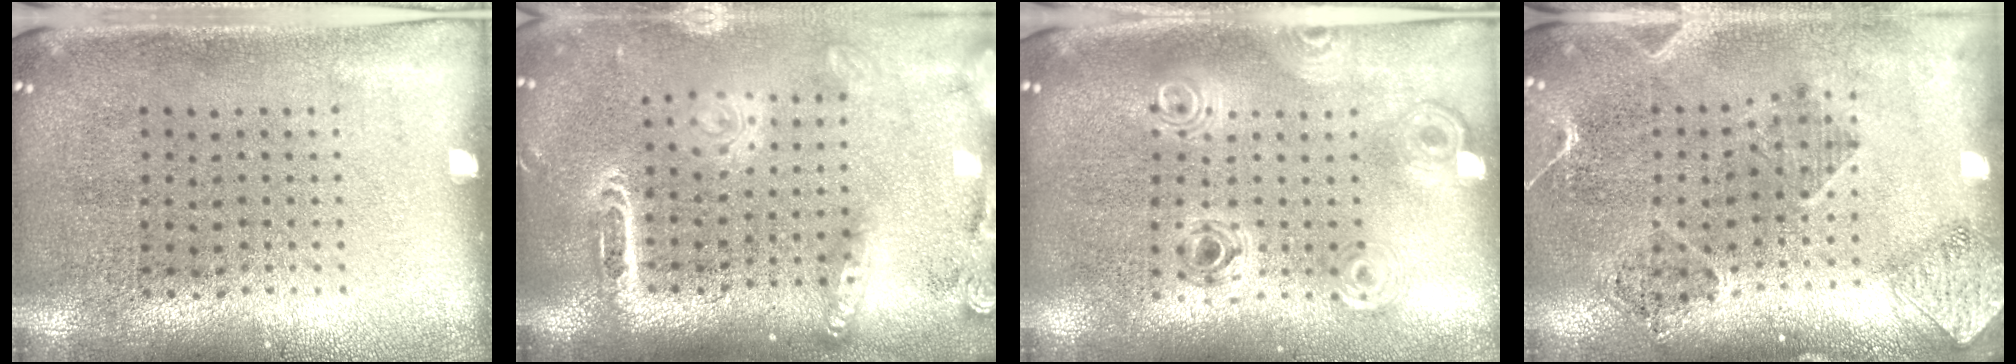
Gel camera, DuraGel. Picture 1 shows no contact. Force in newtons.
{"total": 2.4, "press": 1.9, "slide": 1.5}
{"total": 0.8, "press": 0.8, "slide": 0.1}
{"total": 1.5, "press": 1.4, "slide": 0.5}